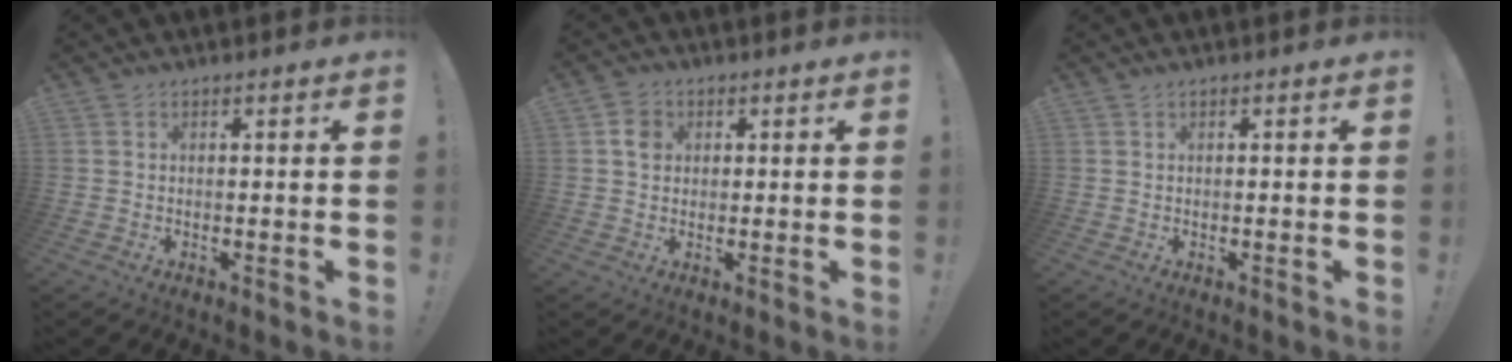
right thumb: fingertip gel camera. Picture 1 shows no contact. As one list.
[{"total": 4.1, "force": [1.1, 3.6, 1.5], "torque": [-0.020, 0.005, 0.019]}, {"total": 0.0}]